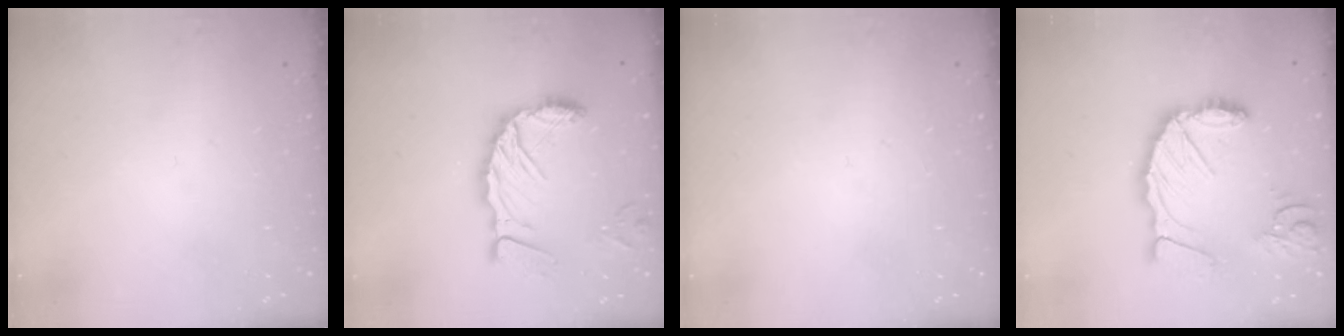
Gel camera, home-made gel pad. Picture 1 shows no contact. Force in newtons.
{"total": 10.9, "press": 10.8, "slide": 1.5}
{"total": 0.0}
{"total": 16.0, "press": 15.9, "slide": 2.1}